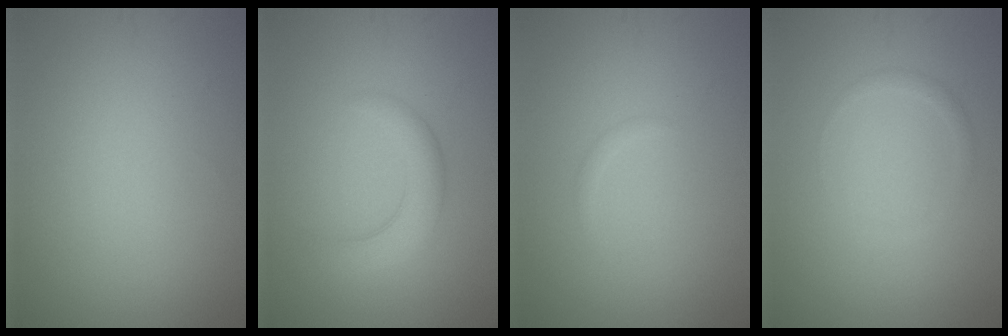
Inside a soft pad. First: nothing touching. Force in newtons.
{"total": 3.0, "press": 3.0, "slide": 0.3}
{"total": 0.6, "press": 0.6, "slide": 0.0}
{"total": 0.8, "press": 0.8, "slide": 0.1}